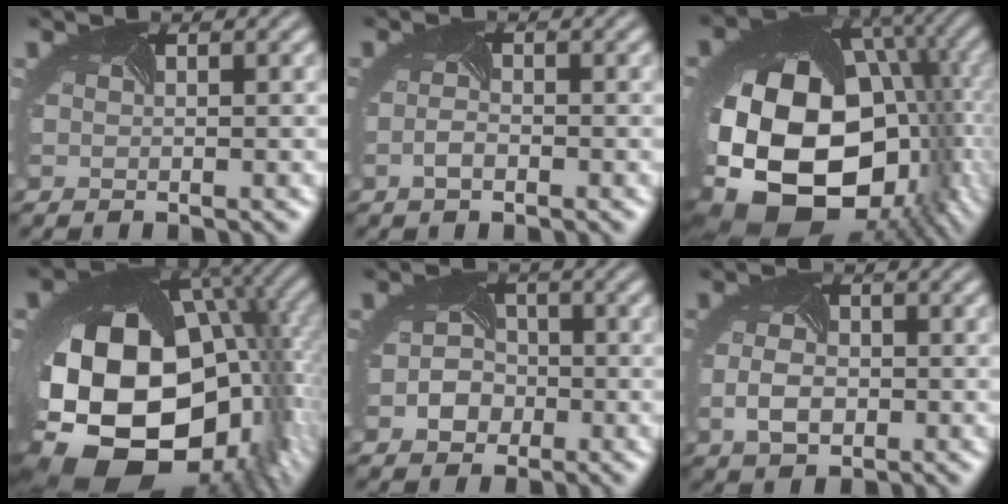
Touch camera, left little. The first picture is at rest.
{"total": 1.4, "force": [-1.3, 0.2, 0.5], "torque": [-0.023, -0.003, -0.018]}
{"total": 19.8, "force": [-4.3, 13.9, 13.5], "torque": [-0.255, -0.053, -0.038]}
{"total": 20.2, "force": [-3.6, 13.7, 14.3], "torque": [-0.275, -0.061, -0.030]}
{"total": 2.8, "force": [-1.5, 2.2, 0.8], "torque": [-0.014, -0.003, -0.023]}
{"total": 3.0, "force": [-1.1, 2.0, 1.9], "torque": [-0.048, -0.004, -0.014]}